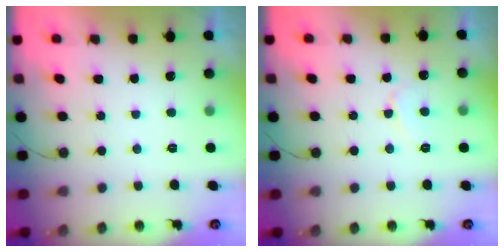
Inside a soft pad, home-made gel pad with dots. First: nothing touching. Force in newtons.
{"total": 4.6, "press": 4.6, "slide": 0.5}